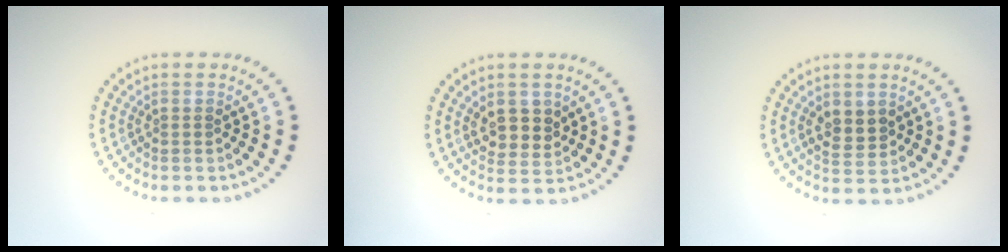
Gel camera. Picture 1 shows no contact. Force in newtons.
{"total": 2.8, "press": 2.7, "slide": 0.7}
{"total": 2.4, "press": 2.4, "slide": 0.5}